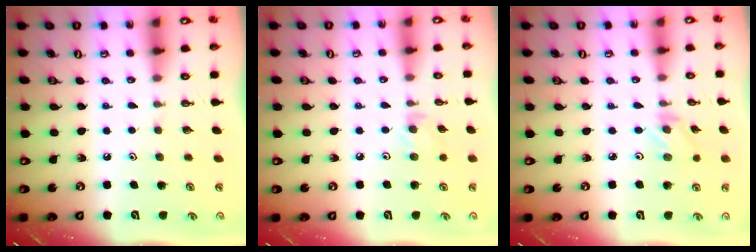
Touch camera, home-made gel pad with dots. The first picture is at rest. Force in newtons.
{"total": 3.9, "press": 3.9, "slide": 0.6}
{"total": 1.6, "press": 1.5, "slide": 0.3}